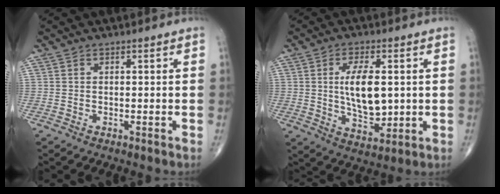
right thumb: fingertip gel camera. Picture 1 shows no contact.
{"total": 10.7, "force": [1.1, 5.3, 9.2], "torque": [-0.148, -0.012, 0.027]}